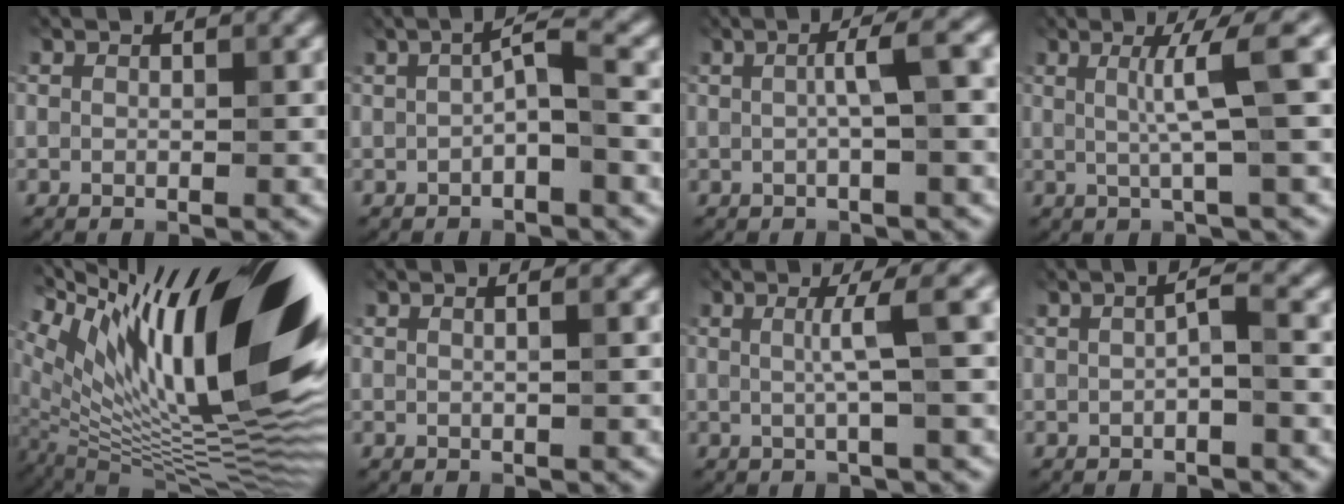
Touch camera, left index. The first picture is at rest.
{"total": 2.1, "force": [-0.4, 0.1, 2.1], "torque": [-0.042, 0.012, -0.008]}
{"total": 2.8, "force": [0.1, 0.0, 2.8], "torque": [-0.053, 0.016, 0.001]}
{"total": 4.3, "force": [0.8, 0.2, 4.3], "torque": [-0.071, 0.012, 0.014]}
{"total": 18.3, "force": [6.4, 6.2, 16.0], "torque": [-0.255, 0.019, 0.113]}
{"total": 0.7, "force": [0.2, 0.0, 0.7], "torque": [-0.012, 0.004, -0.001]}
{"total": 3.1, "force": [0.4, 0.1, 3.1], "torque": [-0.055, 0.012, 0.005]}
{"total": 1.4, "force": [-0.2, -0.1, 1.4], "torque": [-0.030, 0.007, -0.003]}